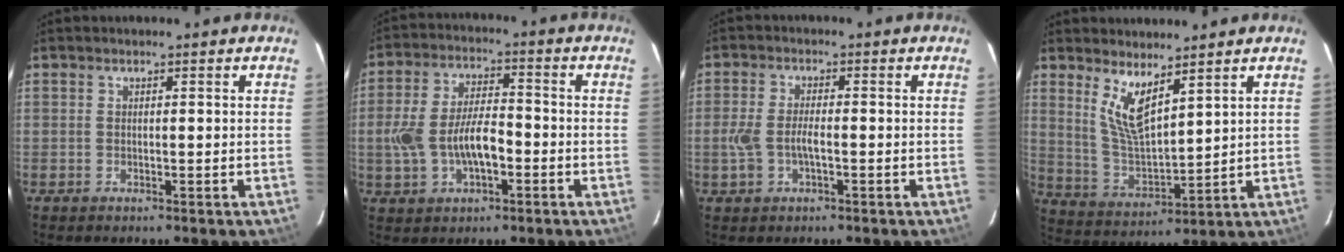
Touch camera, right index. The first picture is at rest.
{"total": 10.7, "force": [-2.7, 5.2, 8.9], "torque": [-0.187, 0.009, -0.041]}
{"total": 5.2, "force": [-1.4, 2.4, 4.3], "torque": [-0.095, 0.000, -0.025]}
{"total": 8.3, "force": [5.2, 2.5, 5.9], "torque": [-0.119, -0.013, 0.114]}